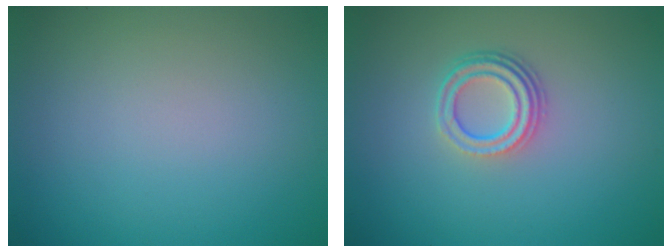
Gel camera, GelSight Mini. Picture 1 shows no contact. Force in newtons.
{"total": 3.3, "press": 2.4, "slide": 2.2}